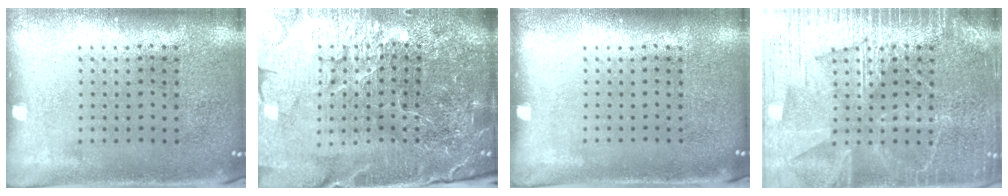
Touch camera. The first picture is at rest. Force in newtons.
{"total": 6.2, "press": 5.5, "slide": 2.9}
{"total": 0.0}
{"total": 6.1, "press": 6.0, "slide": 0.8}